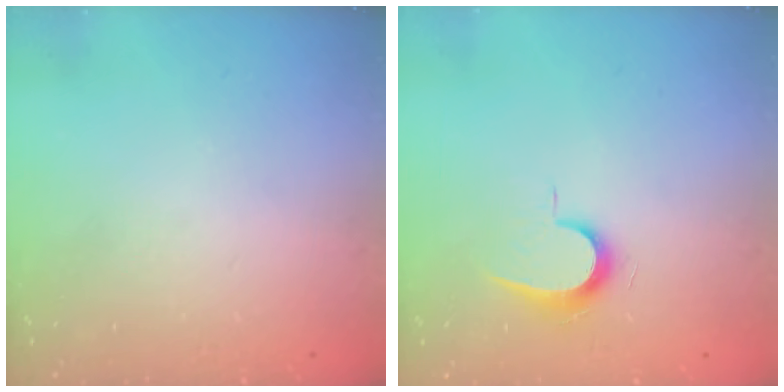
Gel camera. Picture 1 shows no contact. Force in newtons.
{"total": 6.9, "press": 6.9, "slide": 0.6}